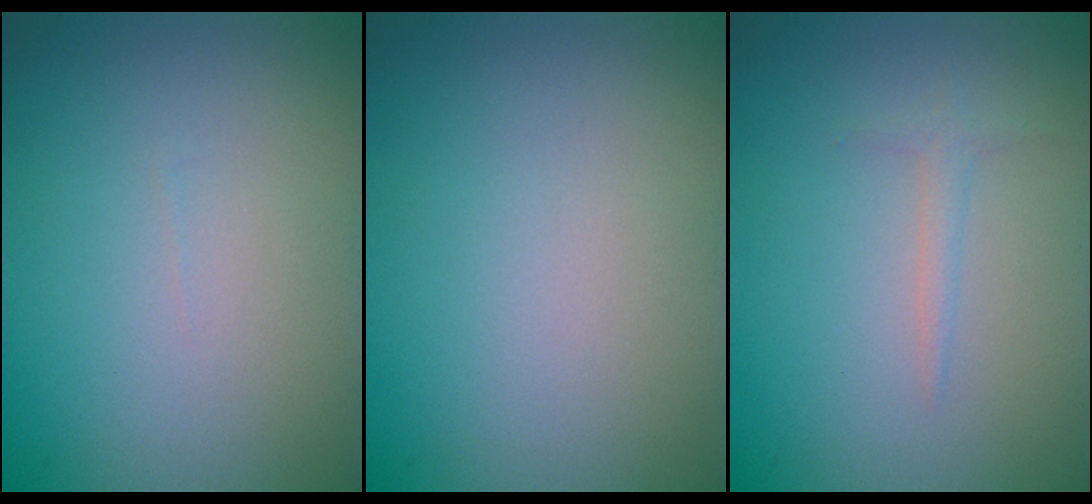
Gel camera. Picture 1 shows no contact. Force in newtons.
{"total": 0.0}
{"total": 0.8, "press": 0.8, "slide": 0.1}